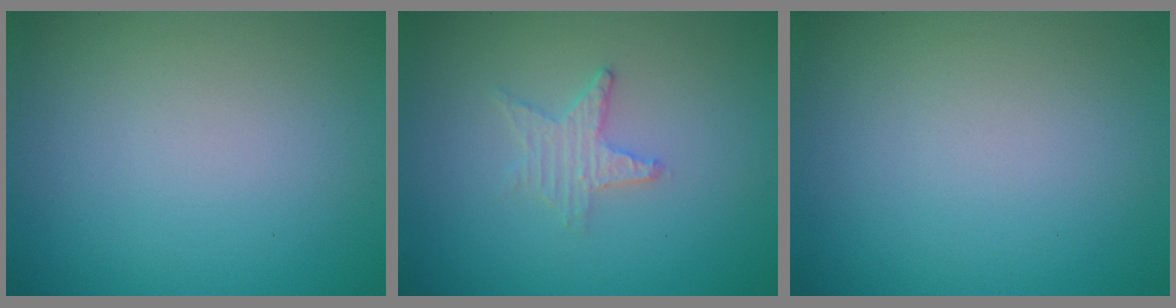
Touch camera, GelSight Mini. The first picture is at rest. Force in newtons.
{"total": 2.1, "press": 2.0, "slide": 0.4}
{"total": 0.0}